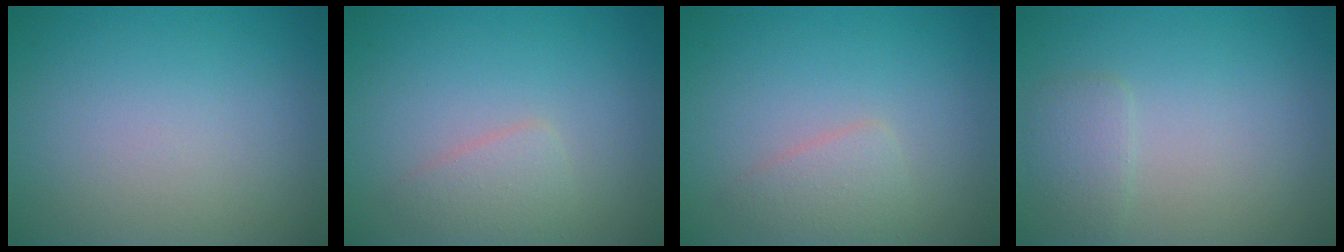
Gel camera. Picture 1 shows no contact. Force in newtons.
{"total": 1.9, "press": 1.9, "slide": 0.0}
{"total": 1.9, "press": 1.9, "slide": 0.0}
{"total": 1.6, "press": 1.6, "slide": 0.2}